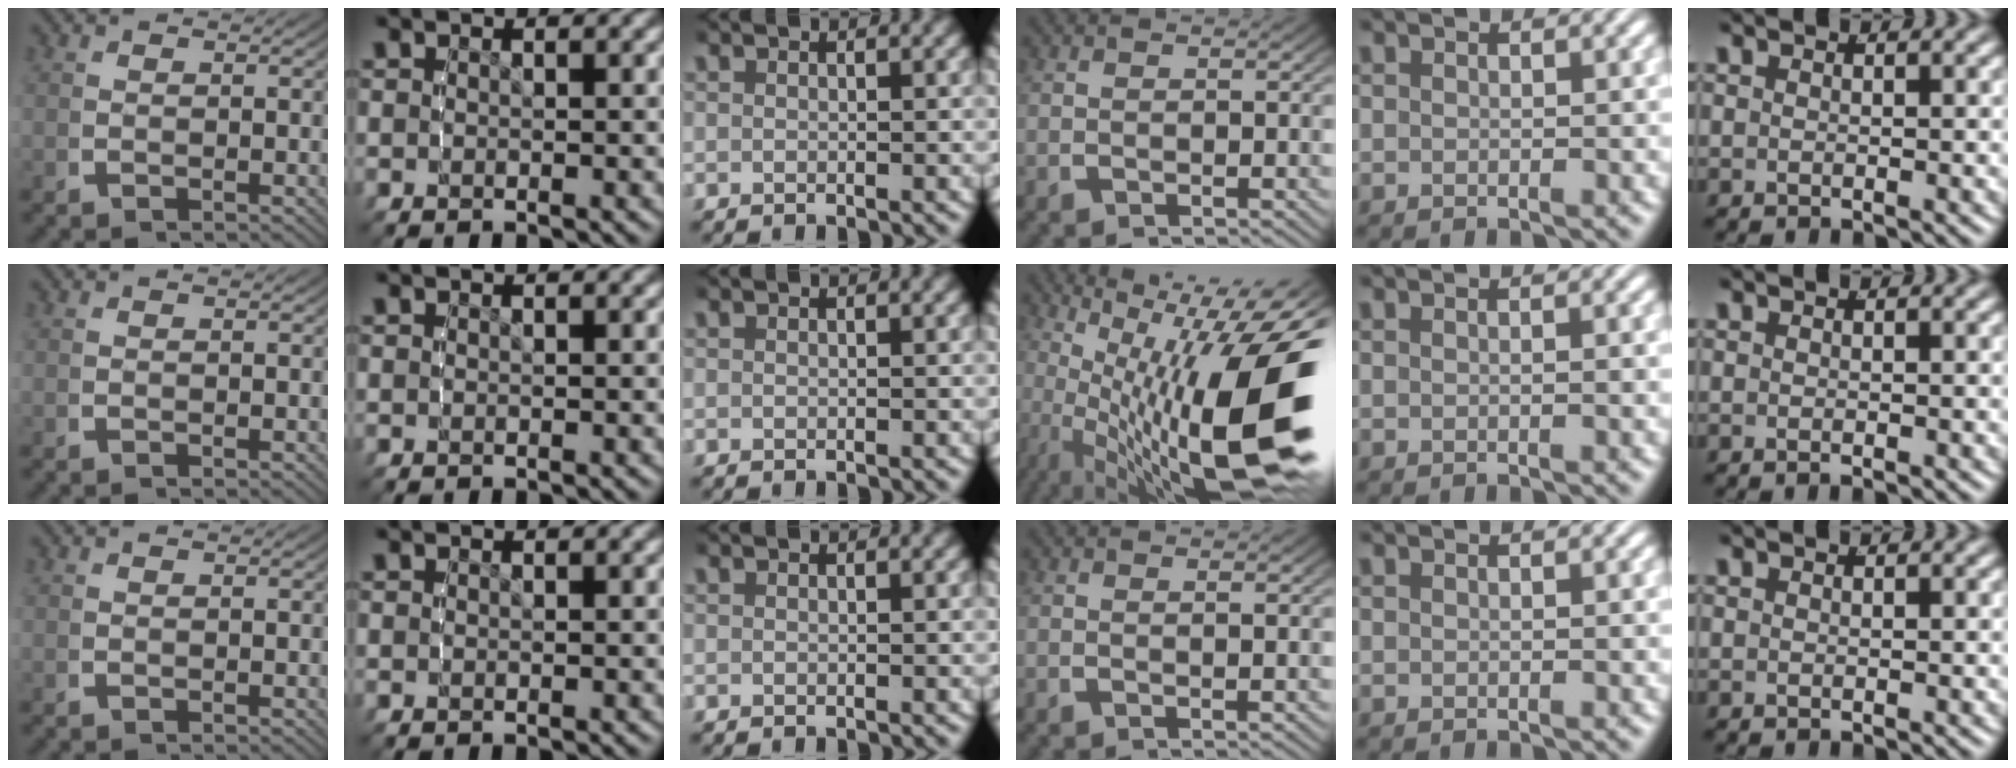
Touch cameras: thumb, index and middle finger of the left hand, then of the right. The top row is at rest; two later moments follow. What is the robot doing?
{"motion": "lift_and_place", "object": "bottle"}